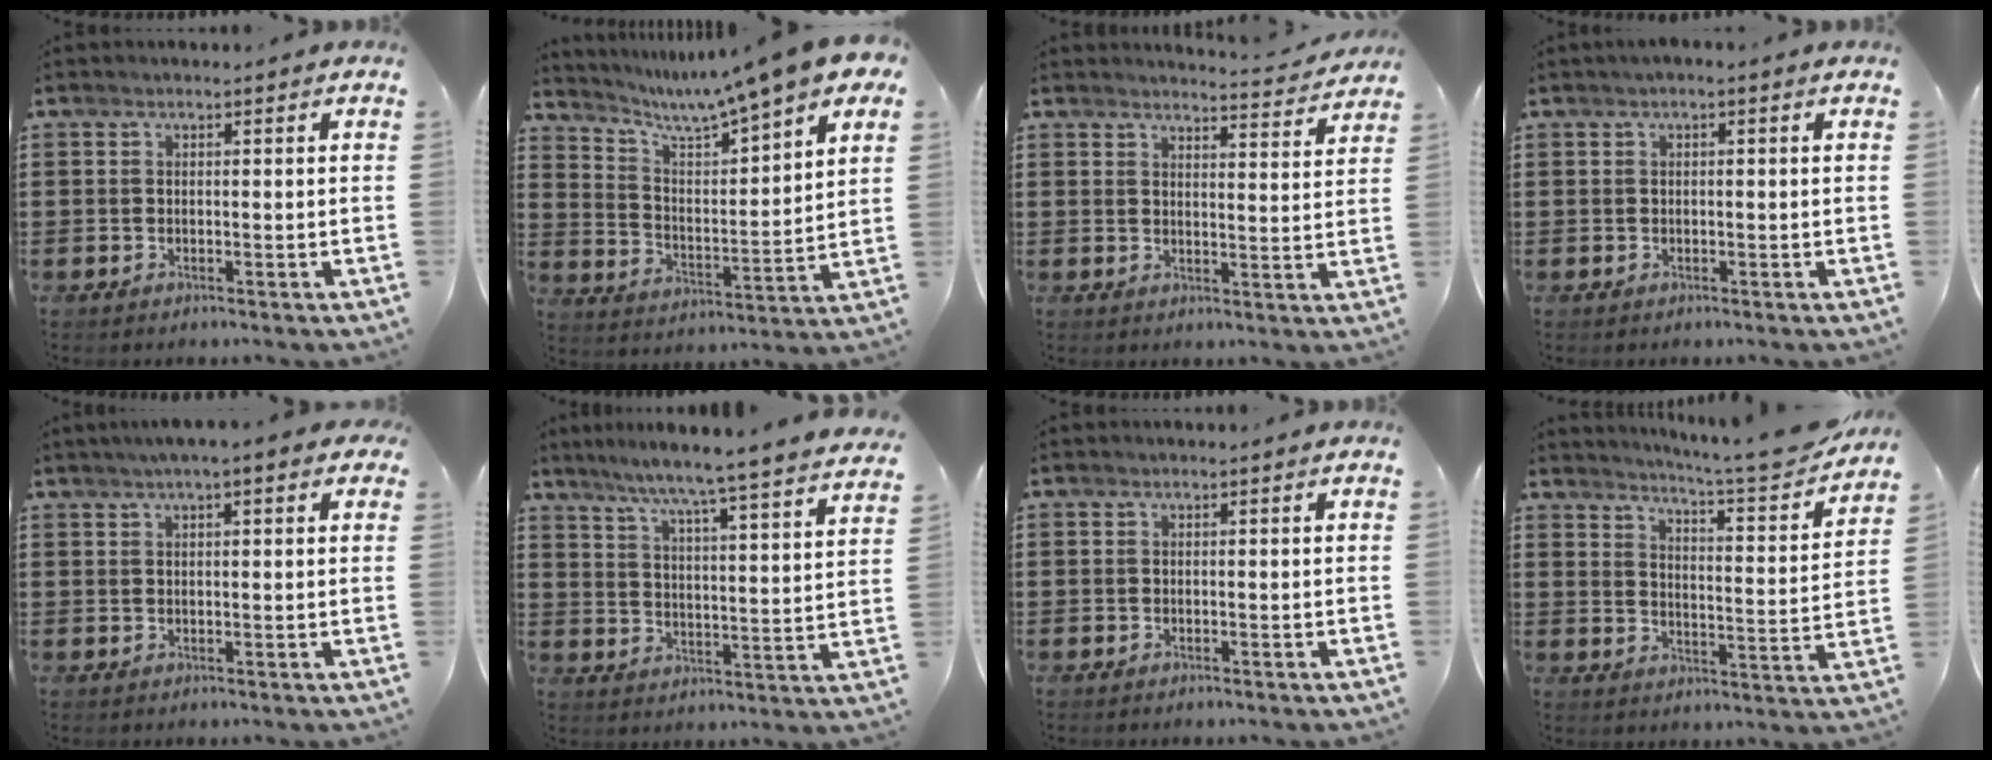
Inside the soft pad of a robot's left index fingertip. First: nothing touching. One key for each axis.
{"total": 8.6, "fx": 7.5, "fy": -1.2, "fz": 3.9, "tx": -0.106, "ty": -0.055, "tz": 0.119}
{"total": 3.8, "fx": 3.7, "fy": -0.2, "fz": 0.6, "tx": -0.019, "ty": -0.025, "tz": 0.064}
{"total": 0.7, "fx": 0.0, "fy": 0.1, "fz": 0.6, "tx": -0.011, "ty": -0.001, "tz": 0.000}
{"total": 2.8, "fx": 1.7, "fy": 0.3, "fz": 2.2, "tx": -0.047, "ty": 0.006, "tz": 0.031}
{"total": 5.7, "fx": 5.0, "fy": -1.6, "fz": 2.1, "tx": -0.064, "ty": -0.051, "tz": 0.074}
{"total": 0.0}
{"total": 7.0, "fx": 6.3, "fy": -0.5, "fz": 2.9, "tx": -0.060, "ty": -0.050, "tz": 0.100}